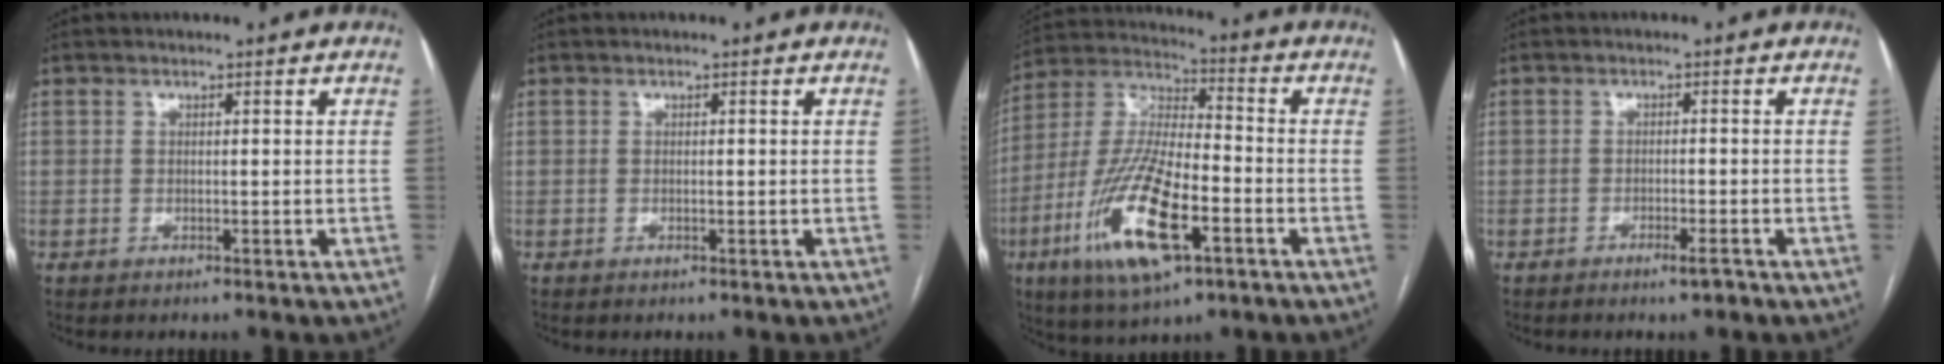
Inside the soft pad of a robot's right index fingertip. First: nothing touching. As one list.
[{"total": 0.0}, {"total": 18.0, "force": [-7.0, 4.8, 15.8], "torque": [-0.334, -0.015, -0.121]}, {"total": 2.1, "force": [-1.5, 0.1, 1.4], "torque": [-0.024, -0.002, -0.023]}]